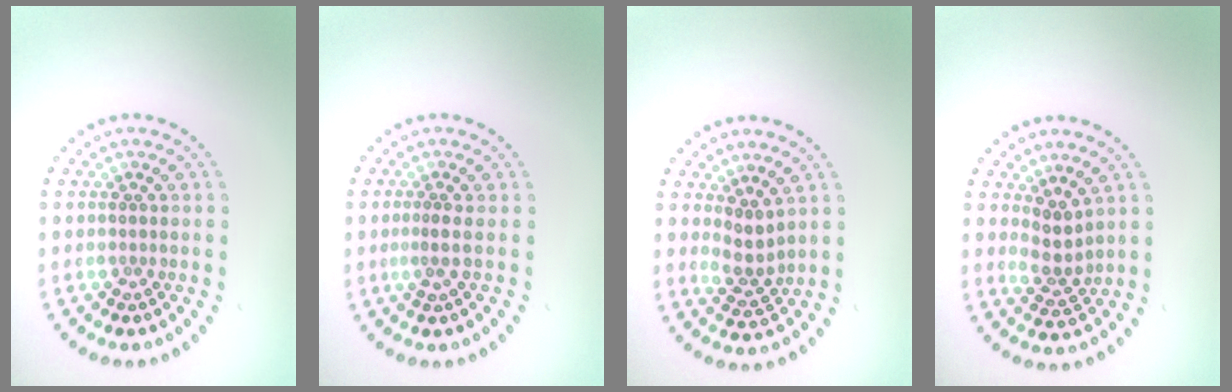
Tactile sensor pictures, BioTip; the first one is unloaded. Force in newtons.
{"total": 1.2, "press": 0.7, "slide": 1.0}
{"total": 2.2, "press": 1.7, "slide": 1.3}
{"total": 2.3, "press": 1.6, "slide": 1.6}